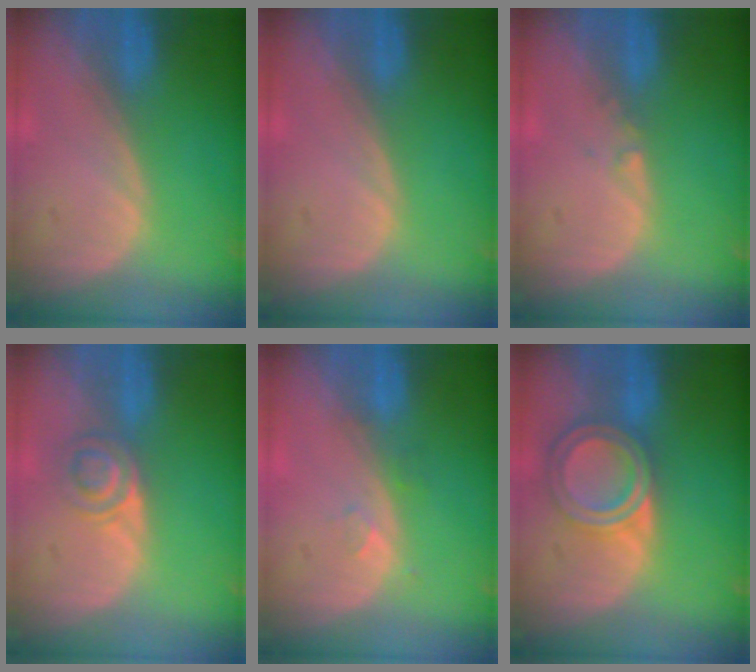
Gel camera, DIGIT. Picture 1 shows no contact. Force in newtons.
{"total": 0.0}
{"total": 0.7, "press": 0.6, "slide": 0.4}
{"total": 3.8, "press": 3.6, "slide": 0.9}
{"total": 1.9, "press": 1.6, "slide": 1.0}
{"total": 6.9, "press": 6.2, "slide": 3.1}